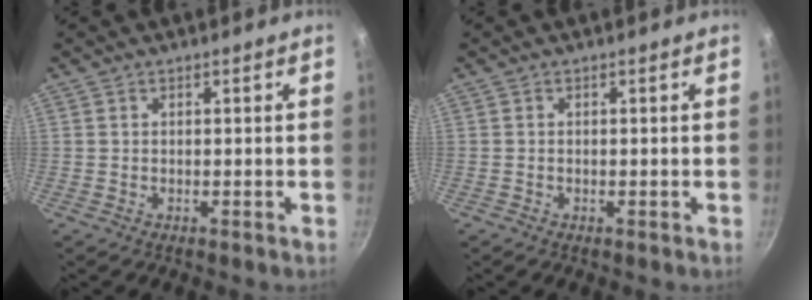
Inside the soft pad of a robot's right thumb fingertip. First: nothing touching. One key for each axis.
{"total": 0.0}